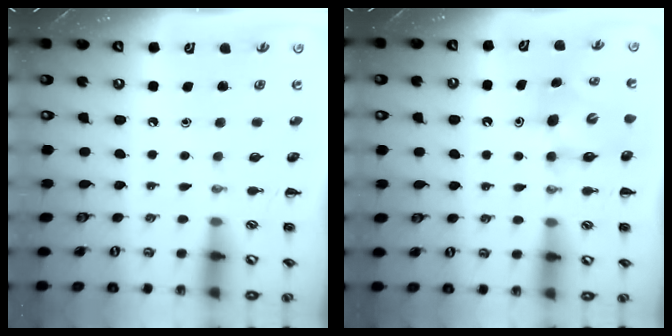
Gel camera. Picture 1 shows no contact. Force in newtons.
{"total": 6.2, "press": 6.1, "slide": 0.7}